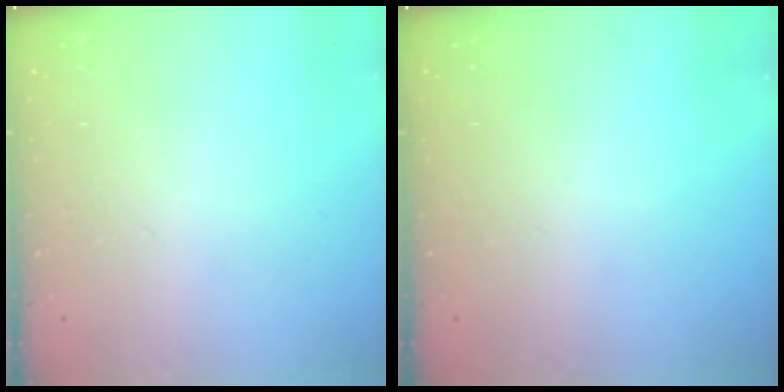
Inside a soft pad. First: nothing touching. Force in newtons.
{"total": 0.0}